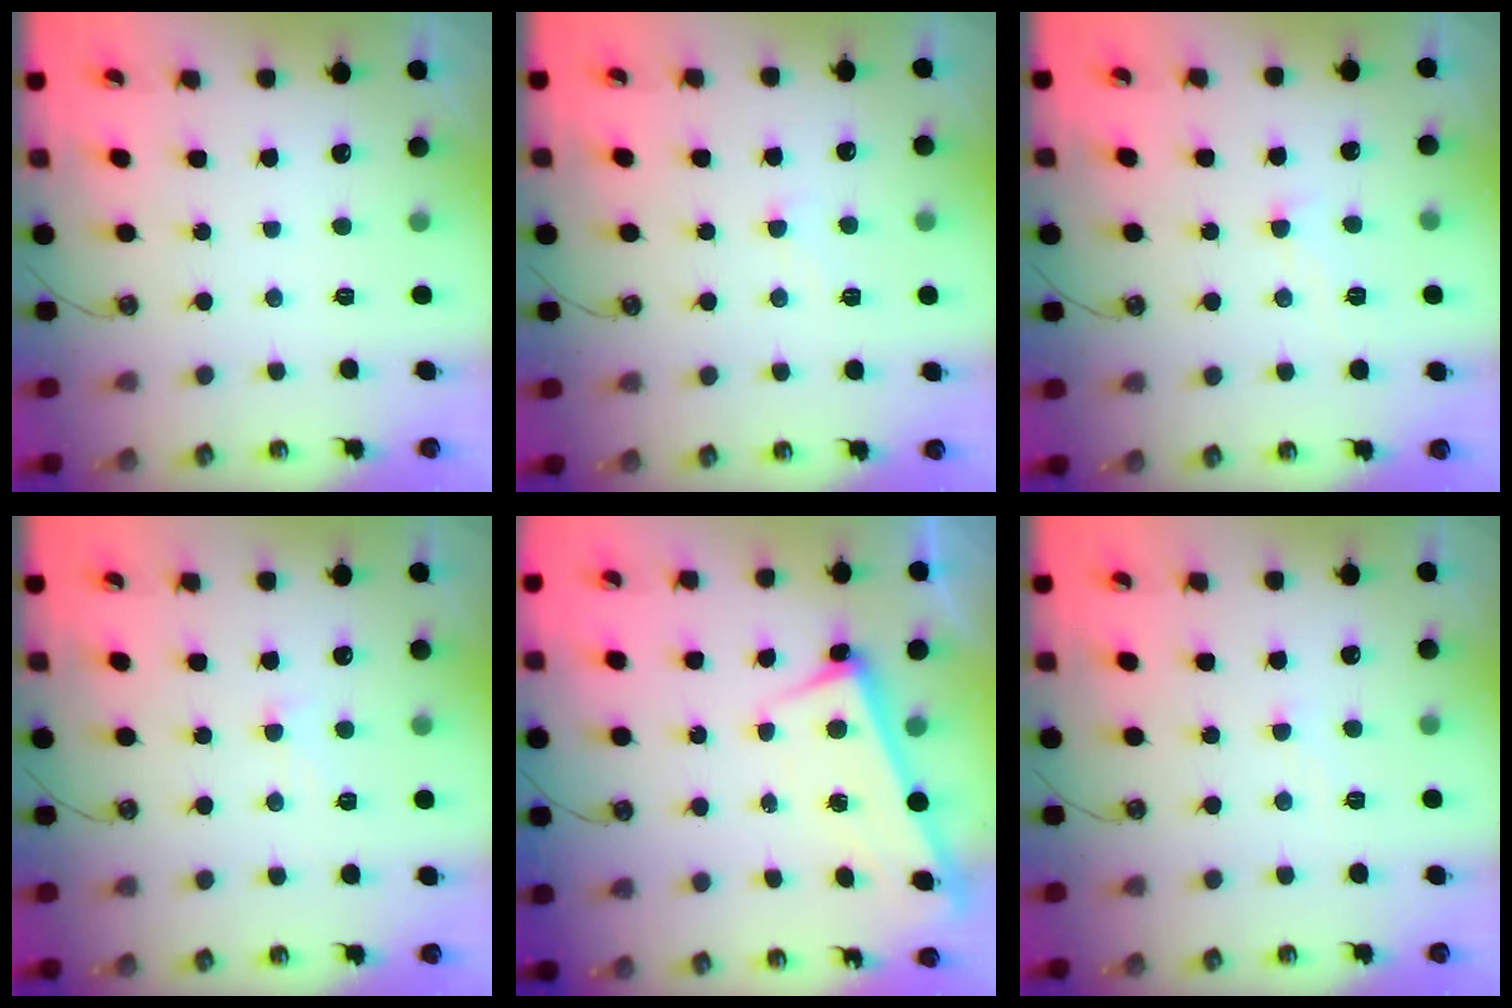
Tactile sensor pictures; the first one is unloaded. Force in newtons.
{"total": 2.7, "press": 2.7, "slide": 0.4}
{"total": 3.1, "press": 3.1, "slide": 0.2}
{"total": 0.6, "press": 0.4, "slide": 0.5}
{"total": 2.7, "press": 2.7, "slide": 0.4}
{"total": 3.6, "press": 3.5, "slide": 0.4}